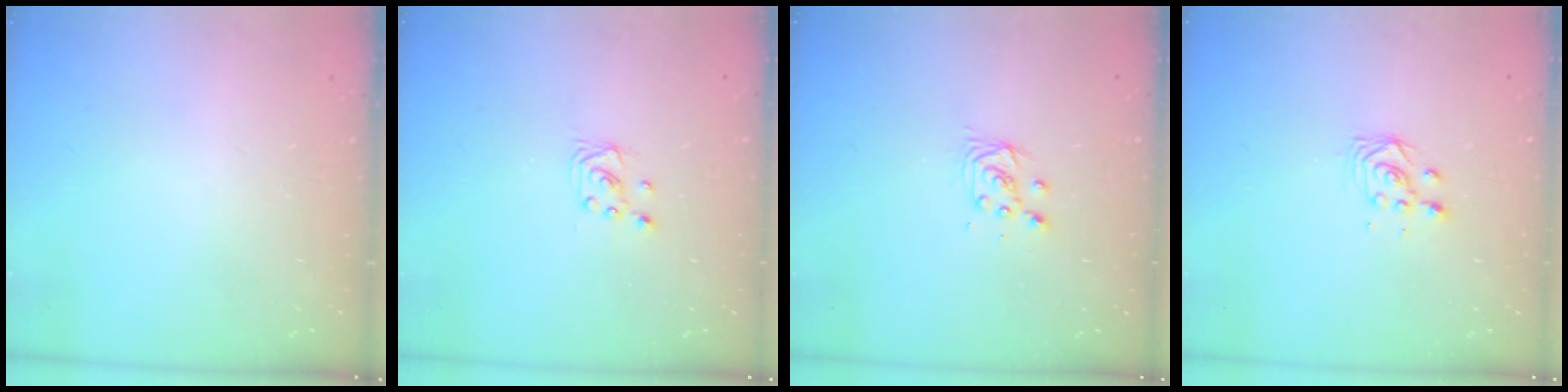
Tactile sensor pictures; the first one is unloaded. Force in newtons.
{"total": 2.5, "press": 2.5, "slide": 0.2}
{"total": 4.6, "press": 4.6, "slide": 0.5}
{"total": 2.8, "press": 2.8, "slide": 0.3}